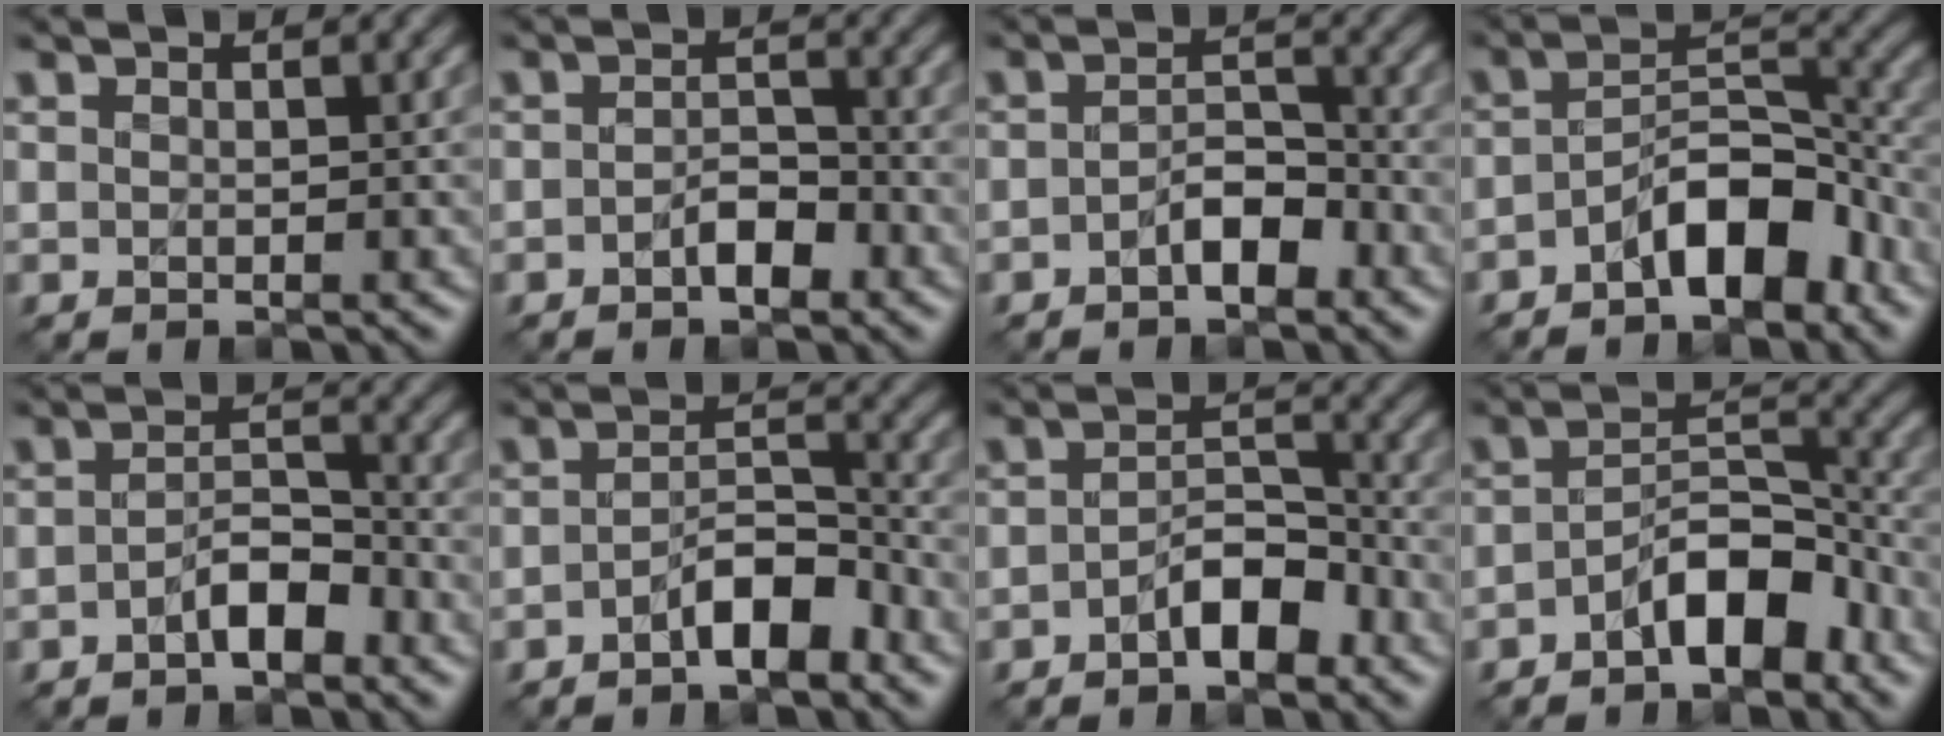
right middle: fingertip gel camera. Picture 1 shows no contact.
{"total": 2.2, "force": [-1.2, 1.0, 1.5], "torque": [-0.024, 0.006, -0.023]}
{"total": 2.6, "force": [-1.5, 1.2, 1.8], "torque": [-0.028, 0.010, -0.029]}
{"total": 6.1, "force": [-3.4, 2.6, 4.3], "torque": [-0.066, 0.014, -0.064]}
{"total": 2.8, "force": [-1.6, 1.1, 2.0], "torque": [-0.033, 0.010, -0.033]}
{"total": 3.7, "force": [-2.2, 1.3, 2.7], "torque": [-0.045, 0.012, -0.041]}
{"total": 3.5, "force": [-2.0, 1.5, 2.5], "torque": [-0.037, 0.012, -0.038]}
{"total": 5.5, "force": [-3.0, 2.3, 4.0], "torque": [-0.065, 0.015, -0.055]}